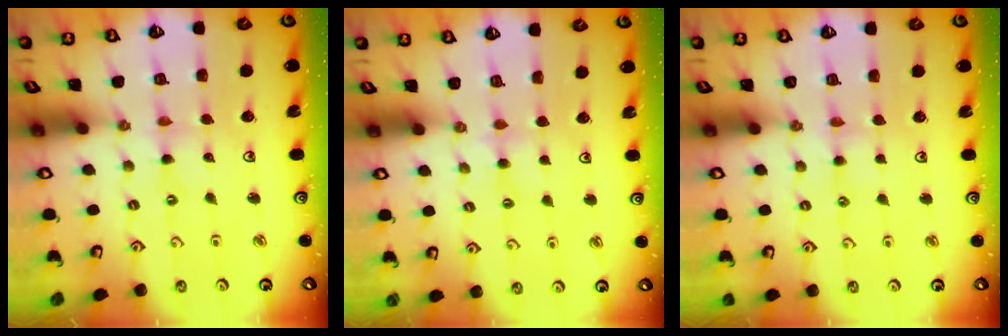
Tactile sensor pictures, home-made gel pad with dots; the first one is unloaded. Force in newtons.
{"total": 2.9, "press": 2.8, "slide": 0.3}
{"total": 2.6, "press": 2.6, "slide": 0.4}